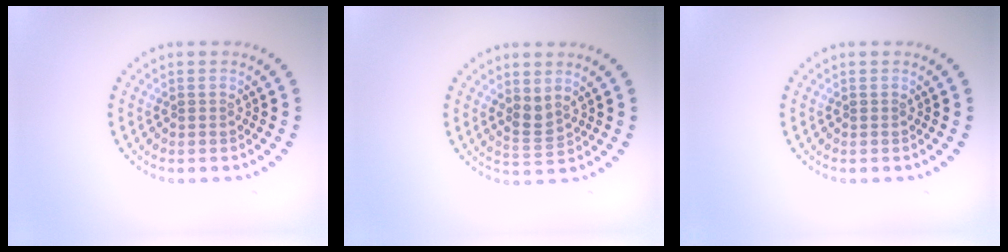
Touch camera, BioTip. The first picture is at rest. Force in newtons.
{"total": 1.7, "press": 1.3, "slide": 1.1}
{"total": 0.0}